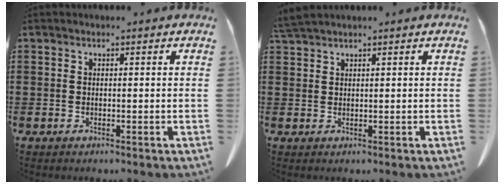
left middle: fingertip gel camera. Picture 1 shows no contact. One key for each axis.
{"total": 2.1, "fx": 1.9, "fy": 0.0, "fz": 0.9, "tx": -0.021, "ty": -0.001, "tz": 0.038}